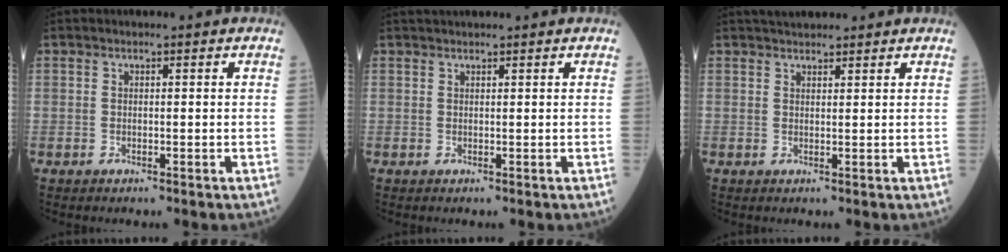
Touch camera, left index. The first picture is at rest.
{"total": 2.7, "force": [2.6, 0.0, 0.9], "torque": [-0.009, 0.031, 0.043]}
{"total": 4.3, "force": [4.0, 1.0, 1.5], "torque": [-0.022, 0.033, 0.062]}